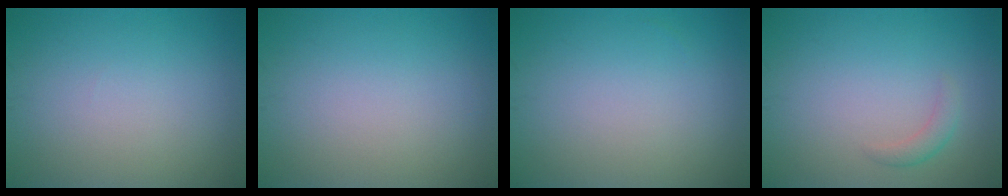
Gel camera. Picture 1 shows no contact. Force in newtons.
{"total": 0.0}
{"total": 0.0}
{"total": 1.4, "press": 1.4, "slide": 0.0}